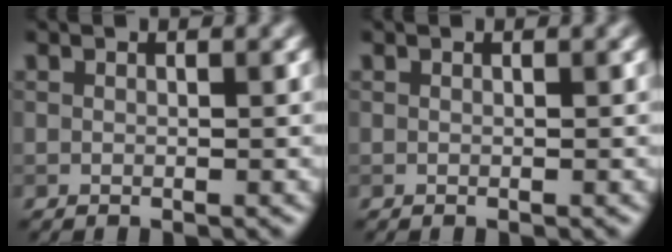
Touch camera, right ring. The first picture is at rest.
{"total": 0.0}